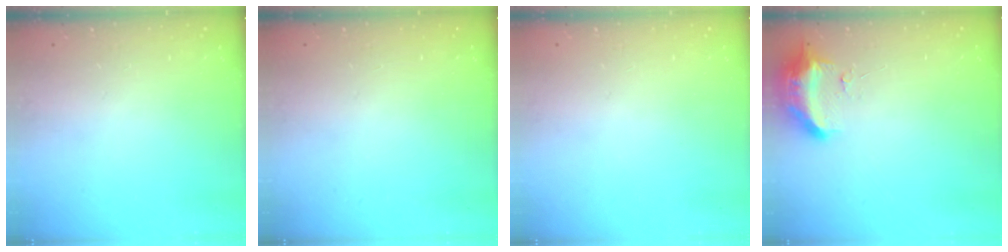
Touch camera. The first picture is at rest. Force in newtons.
{"total": 0.0}
{"total": 12.1, "press": 3.1, "slide": 11.7}
{"total": 9.5, "press": 9.4, "slide": 1.8}